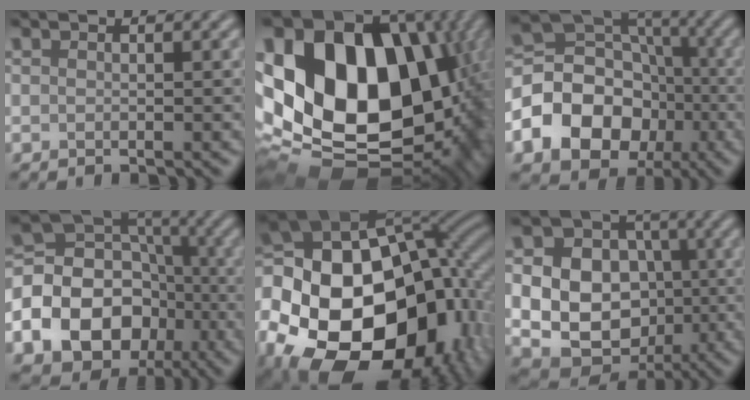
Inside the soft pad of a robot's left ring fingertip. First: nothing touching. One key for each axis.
{"total": 20.2, "fx": 3.0, "fy": 14.6, "fz": 13.6, "tx": -0.260, "ty": 0.001, "tz": 0.065}
{"total": 11.5, "fx": -3.5, "fy": 9.2, "fz": 6.0, "tx": -0.116, "ty": -0.002, "tz": -0.083}
{"total": 16.0, "fx": -5.1, "fy": 13.1, "fz": 7.5, "tx": -0.157, "ty": -0.009, "tz": -0.104}
{"total": 22.1, "fx": -6.9, "fy": 15.4, "fz": 14.3, "tx": -0.307, "ty": -0.023, "tz": -0.101}
{"total": 13.8, "fx": -0.4, "fy": 12.1, "fz": 6.7, "tx": -0.147, "ty": 0.018, "tz": -0.017}